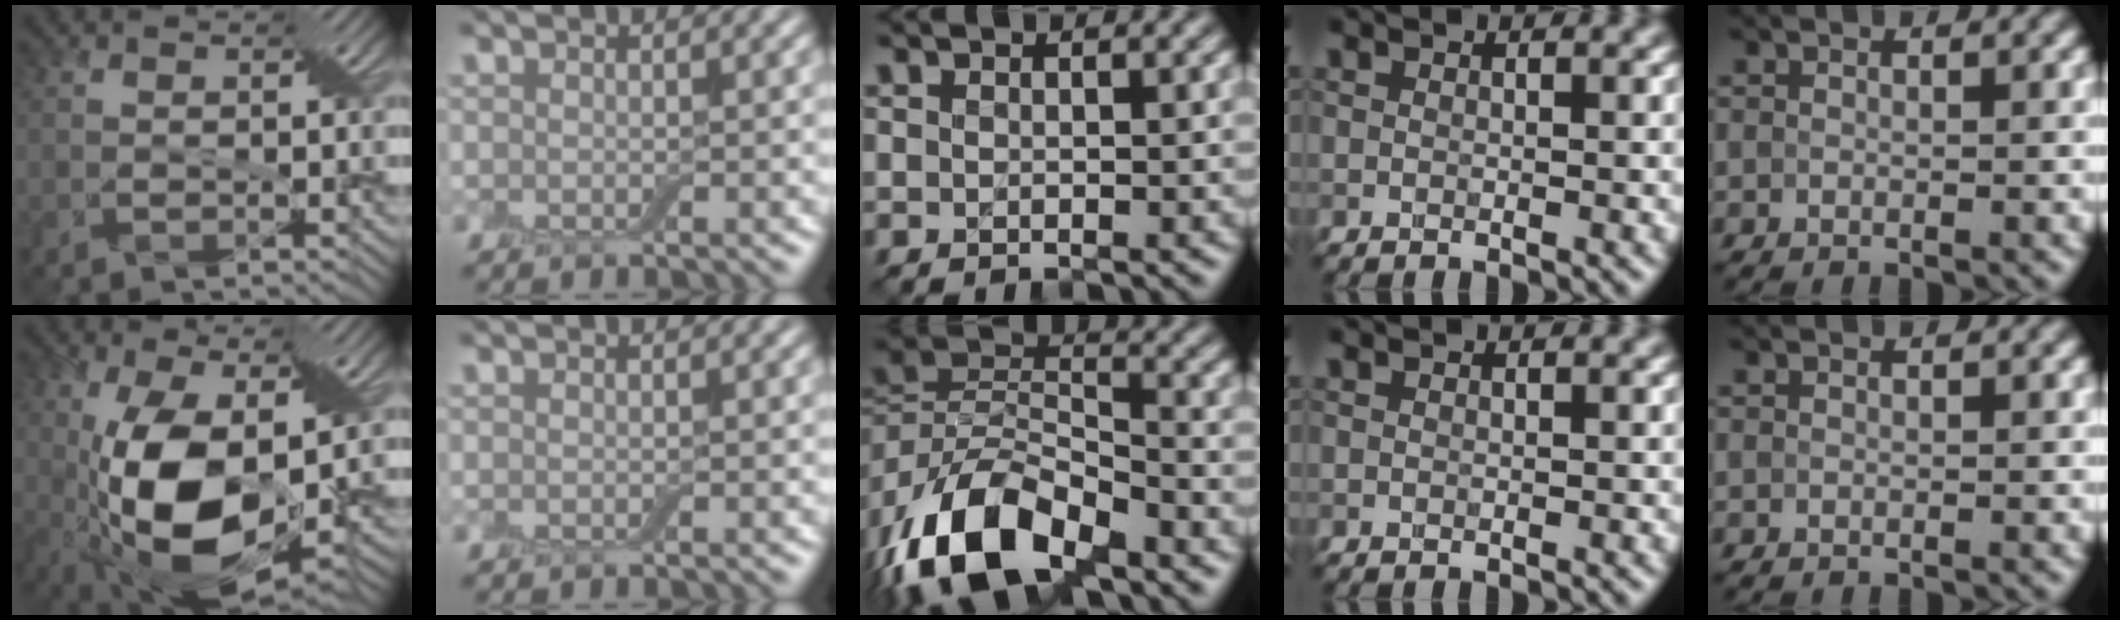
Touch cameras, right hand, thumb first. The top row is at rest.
{"thumb": {"total": 14.8, "force": [-0.9, 7.2, 12.9], "torque": [-0.271, -0.027, -0.013]}, "middle": {"total": 11.9, "force": [-7.0, 6.3, 7.3], "torque": [-0.140, -0.005, -0.136]}}